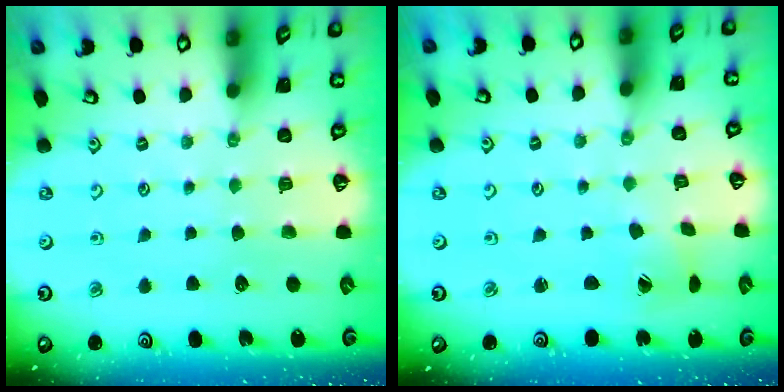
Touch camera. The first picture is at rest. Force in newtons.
{"total": 2.2, "press": 2.2, "slide": 0.1}